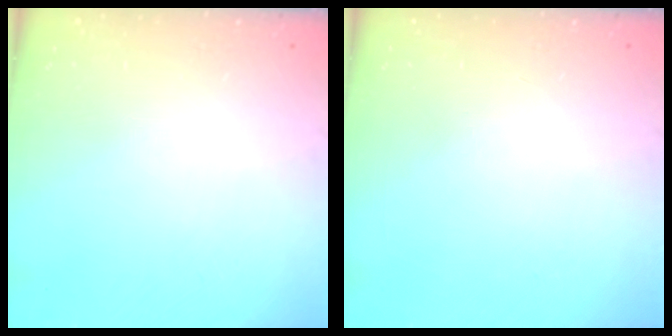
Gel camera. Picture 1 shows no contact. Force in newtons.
{"total": 0.0}